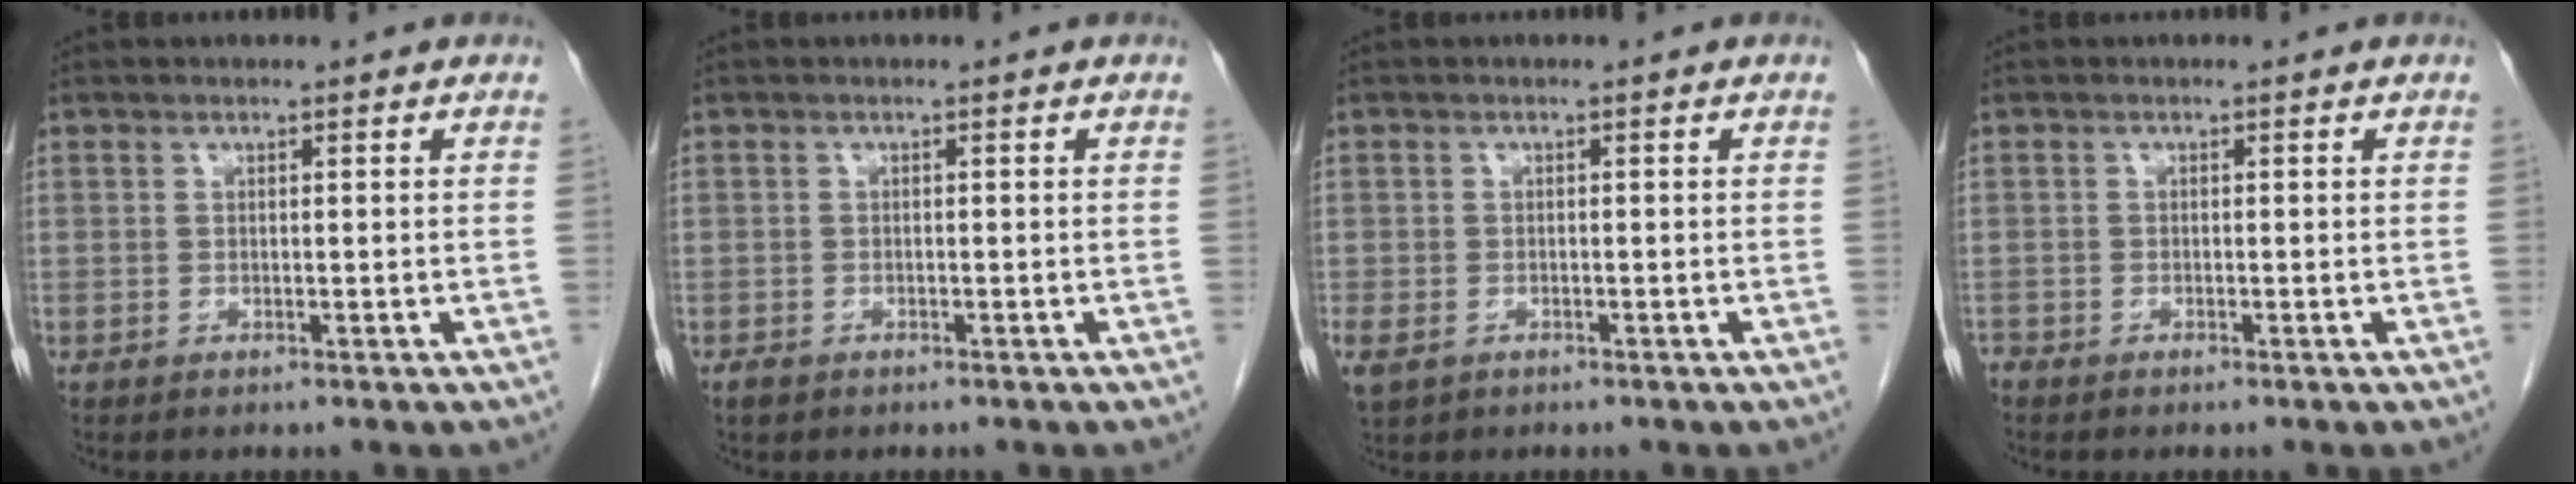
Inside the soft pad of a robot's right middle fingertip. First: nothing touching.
{"total": 1.0, "force": [-0.7, 0.6, 0.4], "torque": [-0.014, -0.001, -0.009]}
{"total": 3.9, "force": [-2.2, 2.6, 1.9], "torque": [-0.045, -0.009, -0.033]}
{"total": 0.7, "force": [-0.7, 0.2, 0.0], "torque": [-0.003, -0.002, -0.014]}